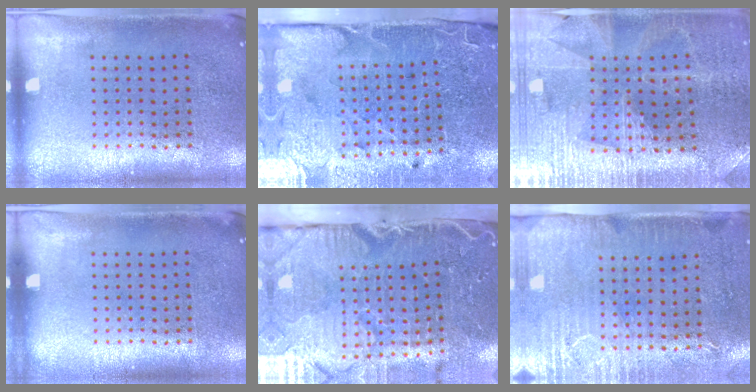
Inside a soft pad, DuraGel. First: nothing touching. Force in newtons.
{"total": 3.5, "press": 3.4, "slide": 0.7}
{"total": 3.0, "press": 2.9, "slide": 0.4}
{"total": 0.0}
{"total": 5.3, "press": 4.2, "slide": 3.2}
{"total": 2.9, "press": 2.4, "slide": 1.6}